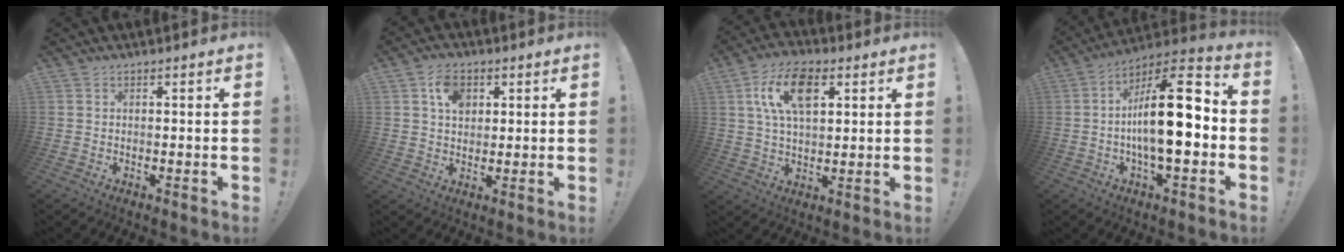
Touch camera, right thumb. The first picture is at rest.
{"total": 7.5, "force": [3.0, 5.5, 4.2], "torque": [-0.068, 0.004, 0.055]}
{"total": 13.9, "force": [4.9, 7.7, 10.4], "torque": [-0.170, 0.009, 0.090]}
{"total": 20.9, "force": [-1.4, 7.5, 19.5], "torque": [-0.309, 0.005, -0.030]}